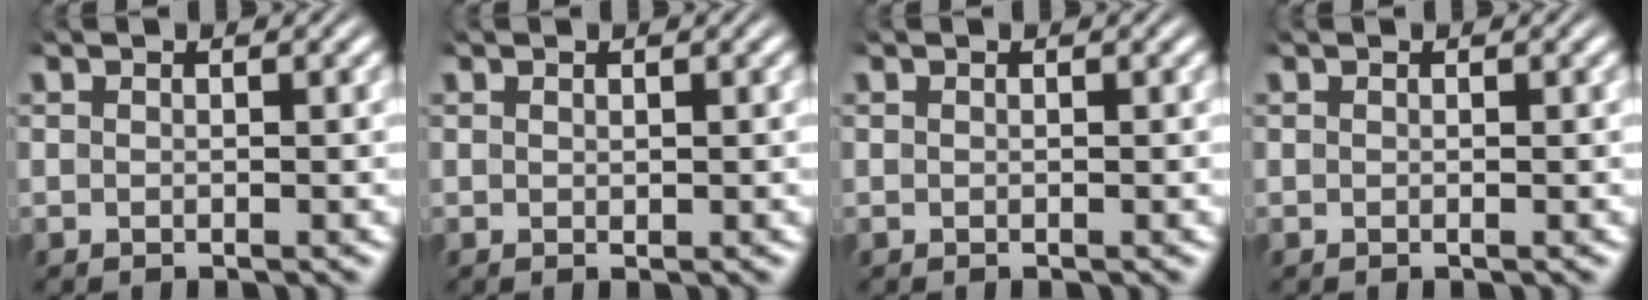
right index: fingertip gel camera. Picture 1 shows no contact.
{"total": 0.0}
{"total": 0.0}
{"total": 0.0}